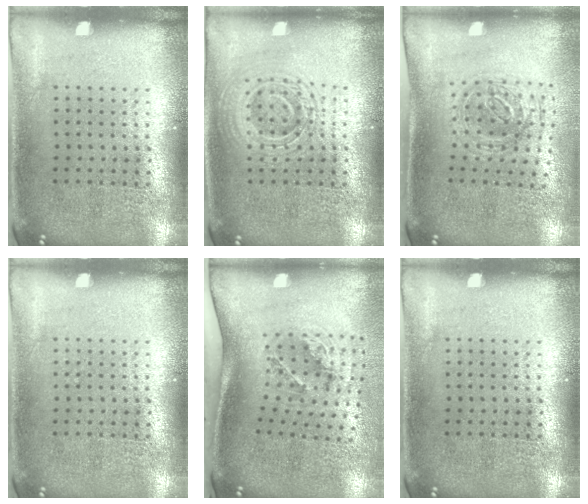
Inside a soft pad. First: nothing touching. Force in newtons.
{"total": 1.8, "press": 1.7, "slide": 0.4}
{"total": 1.1, "press": 1.1, "slide": 0.3}
{"total": 0.0}
{"total": 2.1, "press": 1.3, "slide": 1.6}
{"total": 0.0}